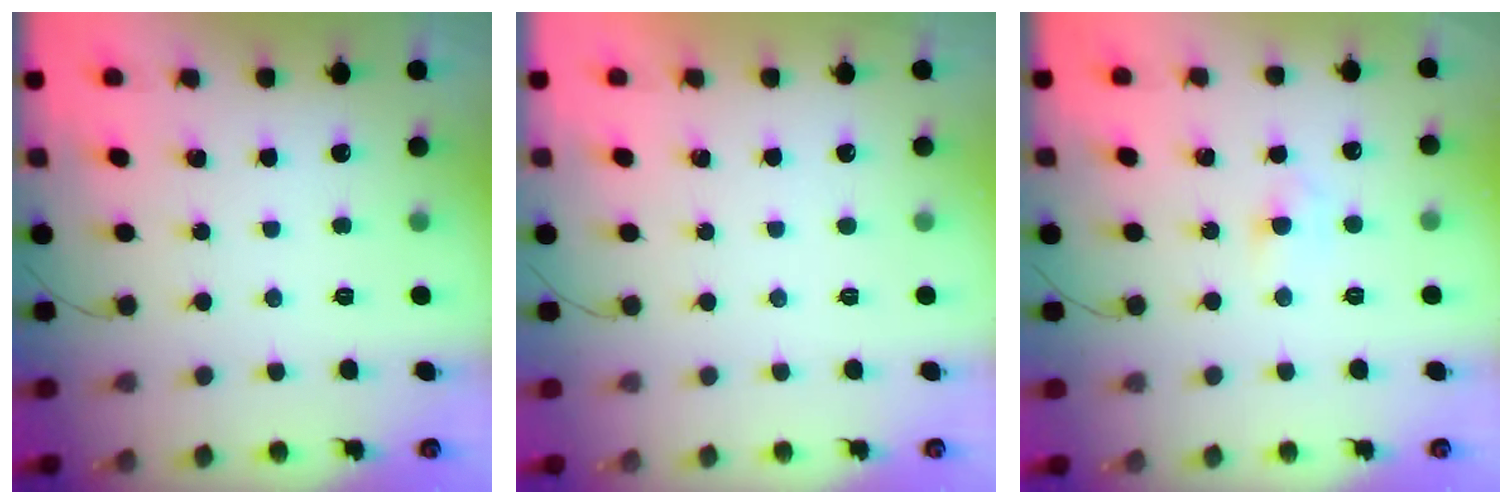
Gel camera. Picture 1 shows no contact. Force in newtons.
{"total": 1.0, "press": 1.0, "slide": 0.2}
{"total": 2.5, "press": 2.3, "slide": 0.9}